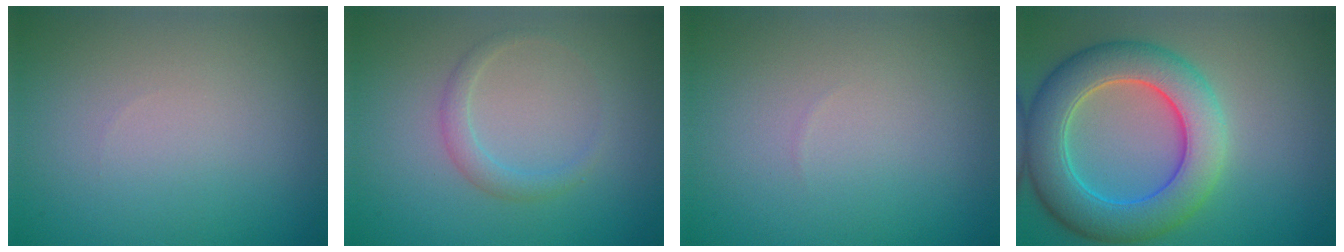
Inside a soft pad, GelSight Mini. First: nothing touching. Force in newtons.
{"total": 1.5, "press": 1.5, "slide": 0.2}
{"total": 0.0}
{"total": 7.9, "press": 7.9, "slide": 0.4}